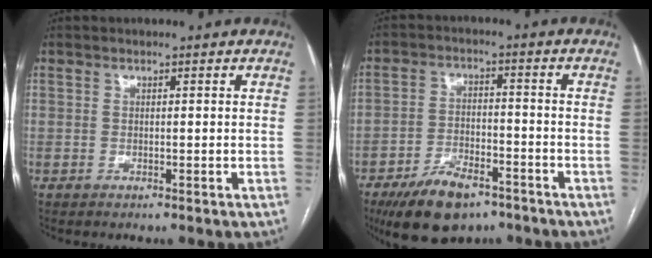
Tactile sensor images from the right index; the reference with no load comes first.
{"total": 10.5, "force": [-7.3, 4.5, 6.1], "torque": [-0.111, -0.006, -0.123]}